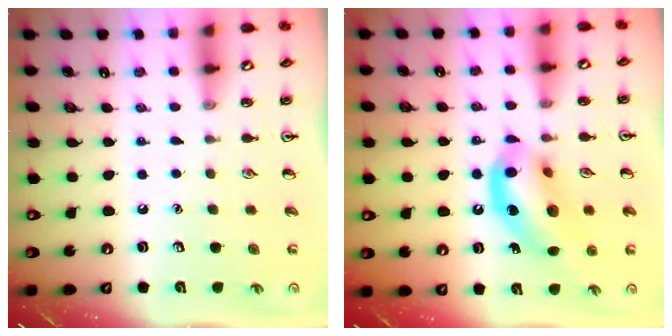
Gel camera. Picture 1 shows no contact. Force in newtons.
{"total": 14.4, "press": 13.9, "slide": 3.5}